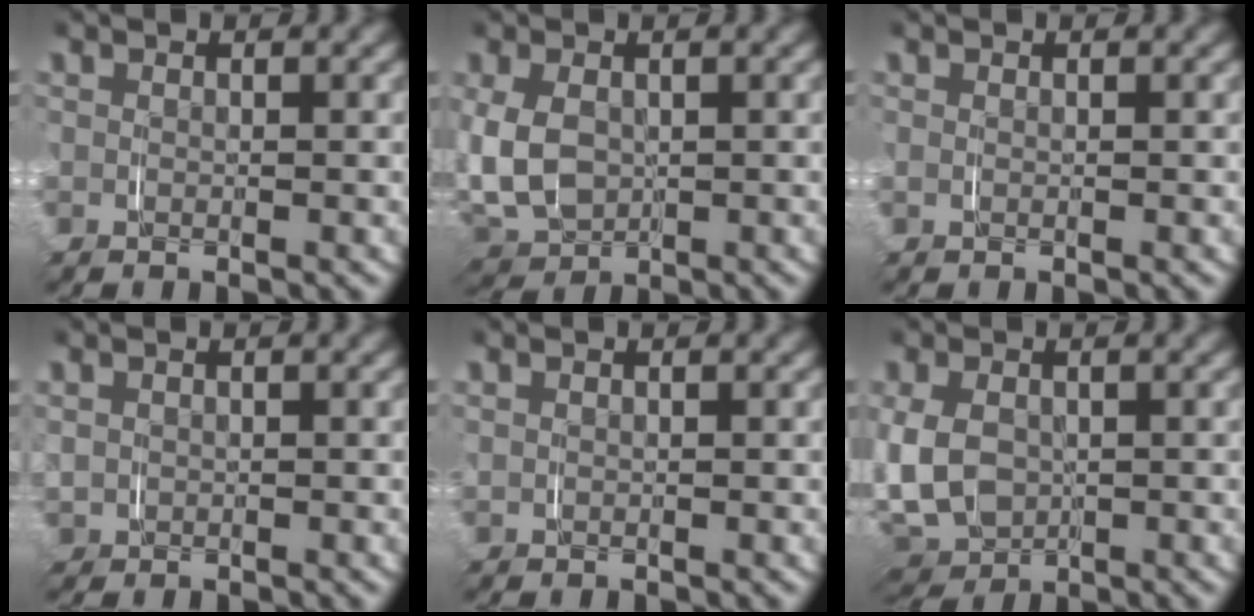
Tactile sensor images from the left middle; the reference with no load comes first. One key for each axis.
{"total": 7.7, "fx": -0.5, "fy": 6.5, "fz": 4.1, "tx": -0.125, "ty": -0.018, "tz": -0.001}
{"total": 0.0}
{"total": 1.8, "fx": 0.4, "fy": 1.7, "fz": 0.6, "tx": -0.026, "ty": -0.002, "tz": 0.008}
{"total": 0.8, "fx": 0.5, "fy": 0.4, "fz": 0.4, "tx": -0.009, "ty": 0.005, "tz": 0.009}
{"total": 9.1, "fx": -0.9, "fy": 7.9, "fz": 4.5, "tx": -0.137, "ty": -0.029, "tz": -0.007}